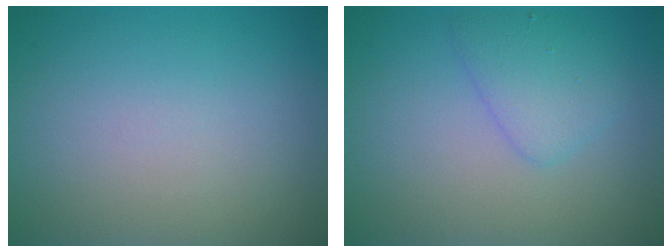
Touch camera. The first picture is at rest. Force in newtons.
{"total": 2.6, "press": 2.6, "slide": 0.1}